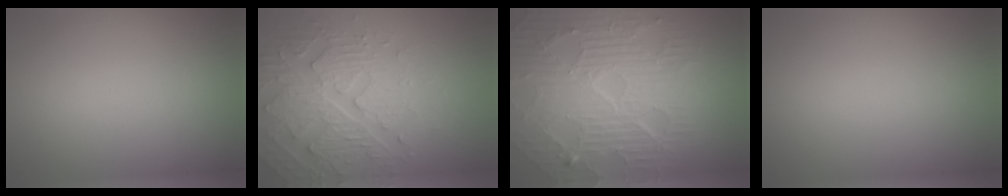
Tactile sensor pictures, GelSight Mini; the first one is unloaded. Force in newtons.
{"total": 4.5, "press": 4.5, "slide": 0.4}
{"total": 10.3, "press": 6.6, "slide": 7.9}
{"total": 0.0}